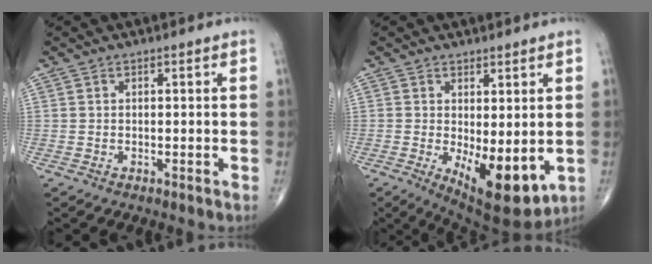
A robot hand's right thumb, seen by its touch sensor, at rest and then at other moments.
{"total": 11.1, "force": [-1.8, 4.6, 9.9], "torque": [-0.137, -0.027, -0.011]}